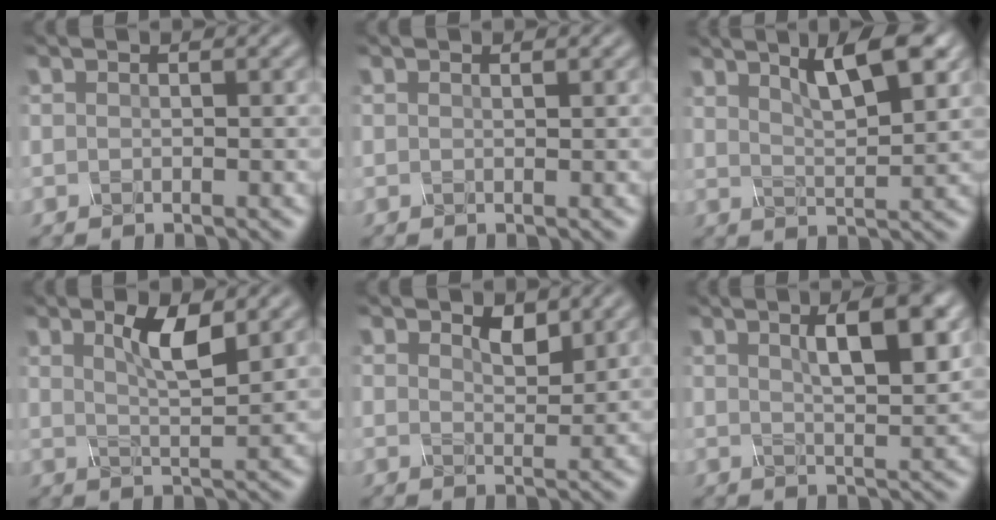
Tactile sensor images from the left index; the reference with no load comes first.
{"total": 0.0}
{"total": 5.3, "force": [3.3, 0.9, 4.1], "torque": [-0.055, 0.020, 0.062]}
{"total": 2.7, "force": [1.3, 0.0, 2.3], "torque": [-0.055, -0.001, 0.048]}
{"total": 1.1, "force": [1.0, -0.2, 0.0], "torque": [-0.014, -0.002, 0.043]}
{"total": 5.5, "force": [2.0, 1.1, 5.0], "torque": [-0.052, 0.023, 0.040]}